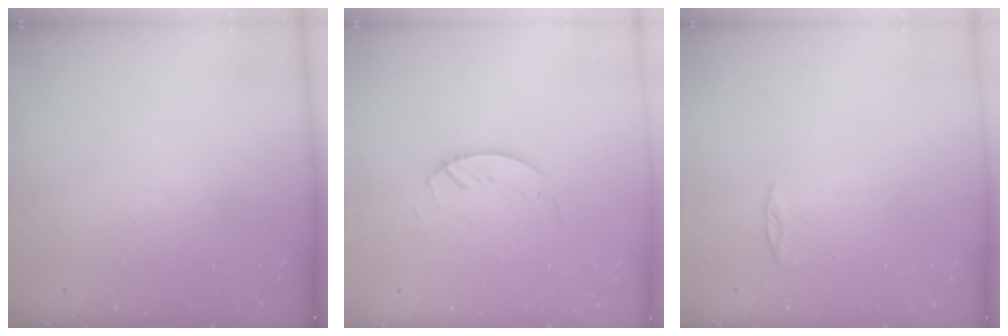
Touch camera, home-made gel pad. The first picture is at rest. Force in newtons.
{"total": 3.8, "press": 3.8, "slide": 0.3}
{"total": 2.0, "press": 2.0, "slide": 0.2}